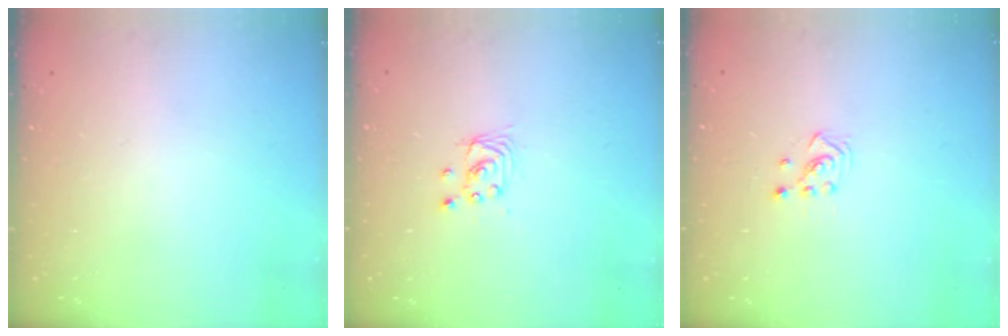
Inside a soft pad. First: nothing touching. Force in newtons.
{"total": 2.8, "press": 2.8, "slide": 0.2}
{"total": 2.5, "press": 2.4, "slide": 0.8}